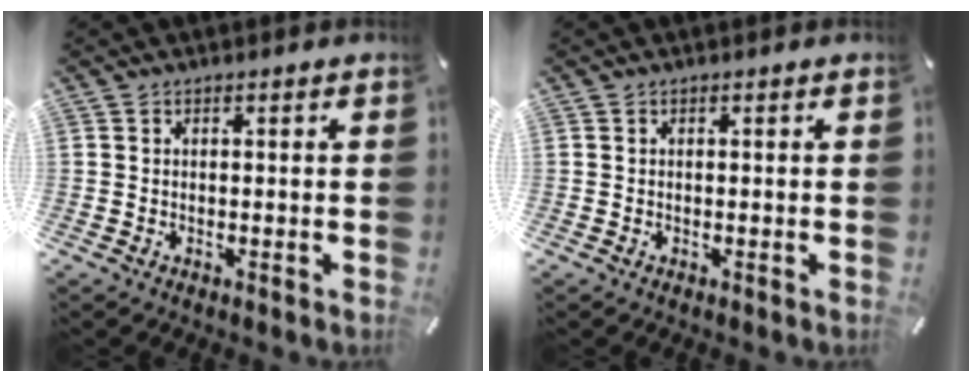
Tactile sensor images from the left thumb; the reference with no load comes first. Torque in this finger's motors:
{"motor_torque": [0.10, 0.12, -0.01, 0.01, -0.01]}